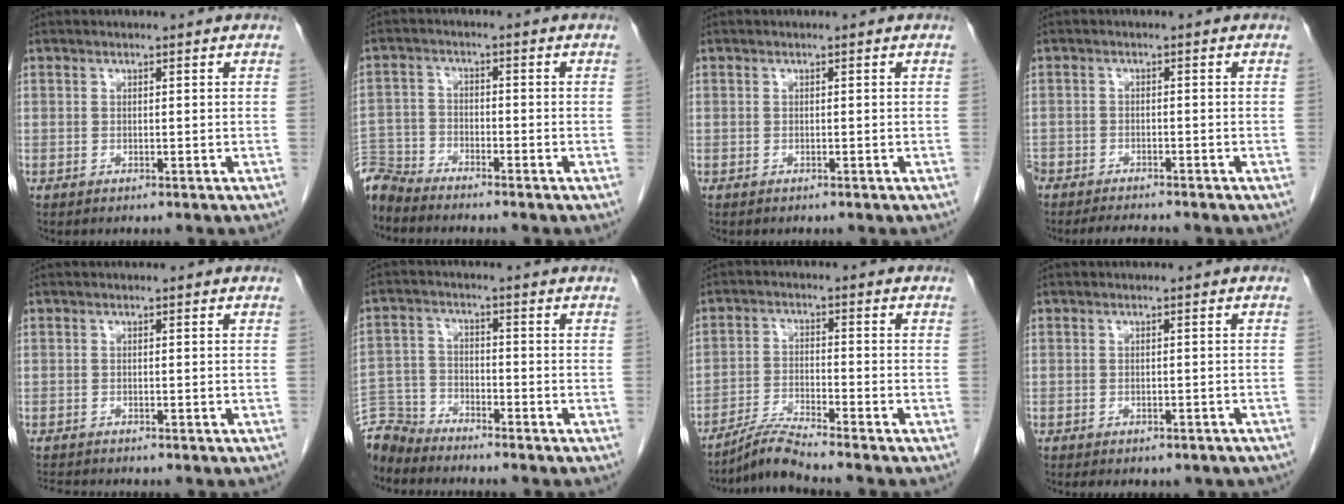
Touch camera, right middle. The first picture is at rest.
{"total": 5.8, "force": [-5.8, 0.5, 0.0], "torque": [0.001, -0.005, -0.113]}
{"total": 0.0}
{"total": 5.4, "force": [-5.0, 1.3, 1.6], "torque": [-0.024, -0.009, -0.080]}
{"total": 2.3, "force": [-2.2, 0.1, 0.4], "torque": [-0.007, -0.010, -0.038]}
{"total": 6.3, "force": [-6.2, 1.0, -0.2], "torque": [0.000, -0.006, -0.126]}
{"total": 5.4, "force": [-4.9, -1.5, 1.5], "torque": [-0.035, -0.022, -0.095]}
{"total": 6.8, "force": [-5.5, 3.0, 2.7], "torque": [-0.032, 0.008, -0.054]}